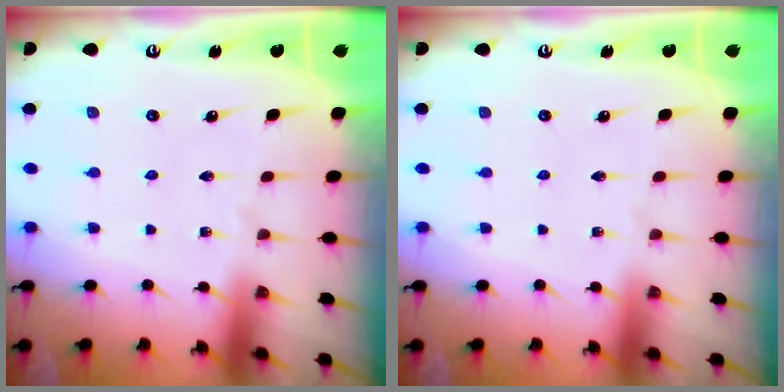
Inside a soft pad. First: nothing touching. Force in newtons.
{"total": 0.0}